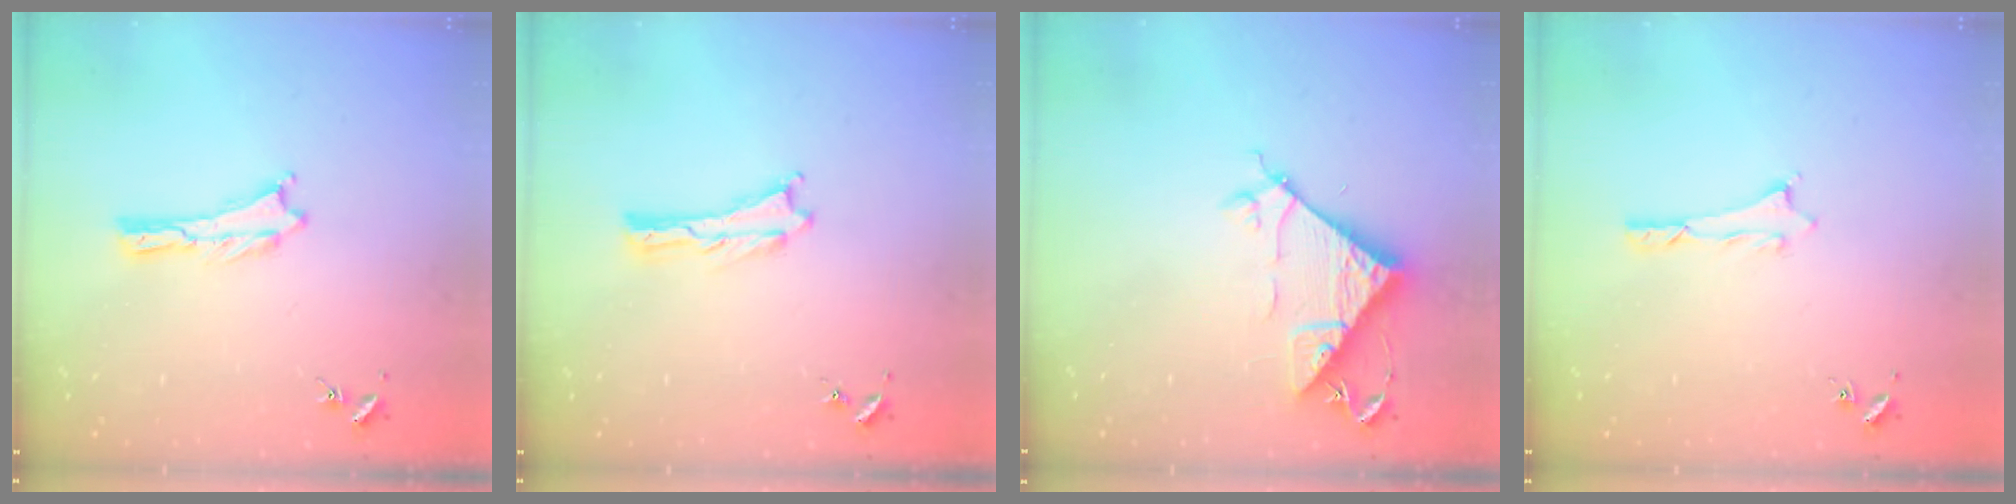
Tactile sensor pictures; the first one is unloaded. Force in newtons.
{"total": 0.0}
{"total": 7.7, "press": 7.7, "slide": 0.8}
{"total": 0.6, "press": 0.5, "slide": 0.2}